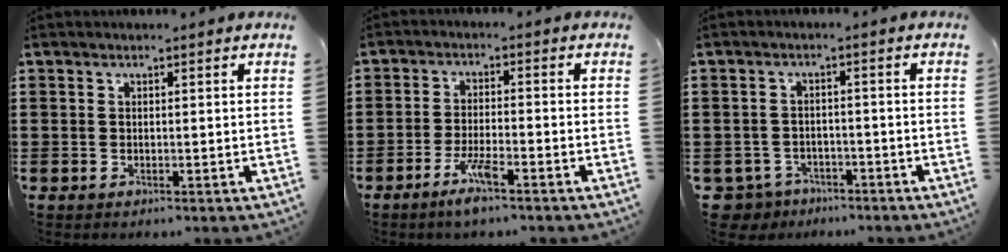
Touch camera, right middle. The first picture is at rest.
{"total": 4.5, "force": [-2.8, 0.6, 3.4], "torque": [-0.076, -0.004, -0.056]}
{"total": 3.4, "force": [-3.2, 1.2, 0.0], "torque": [-0.024, -0.005, -0.074]}